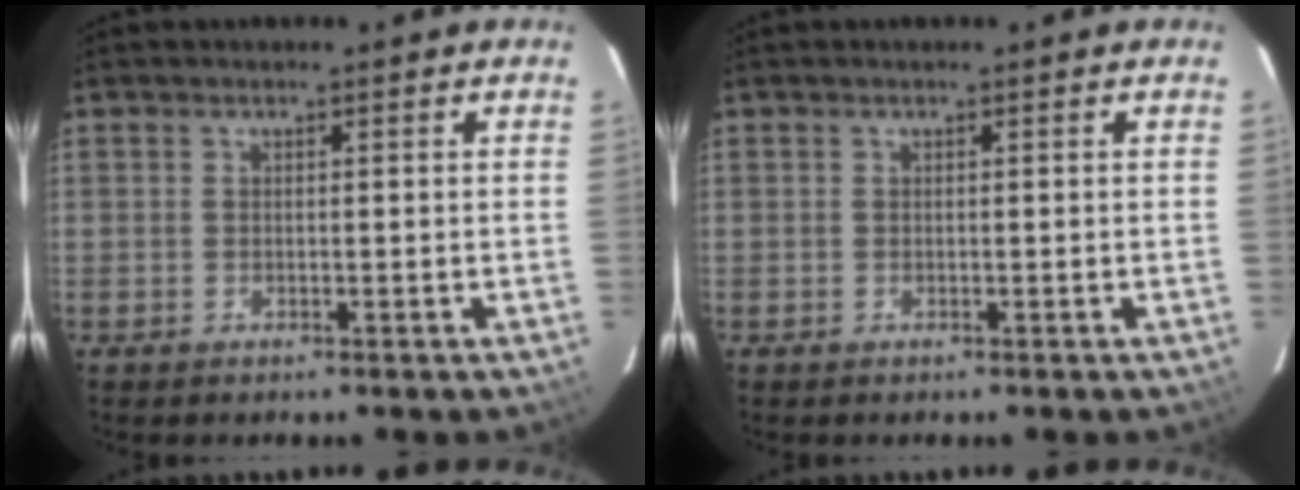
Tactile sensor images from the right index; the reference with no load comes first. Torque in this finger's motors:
{"motor_torque": [0.00, 0.00, 0.03, 0.00]}